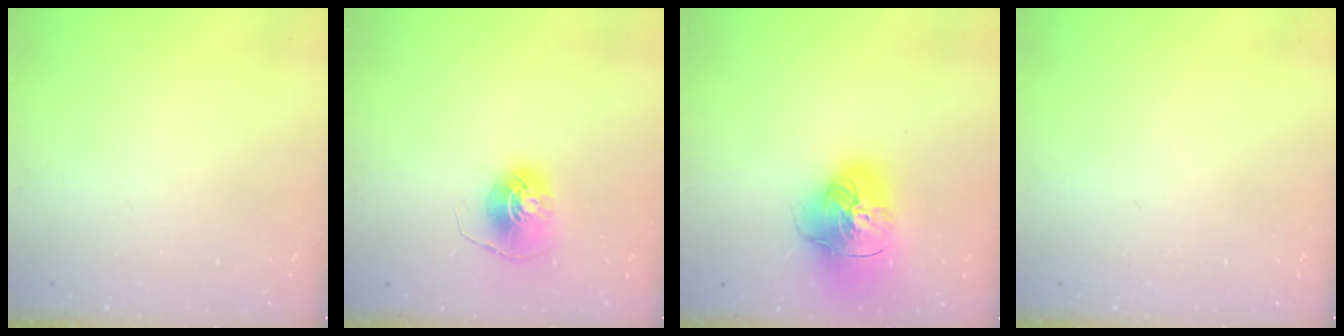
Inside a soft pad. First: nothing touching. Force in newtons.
{"total": 6.8, "press": 6.8, "slide": 0.4}
{"total": 18.0, "press": 17.8, "slide": 2.8}
{"total": 0.0}